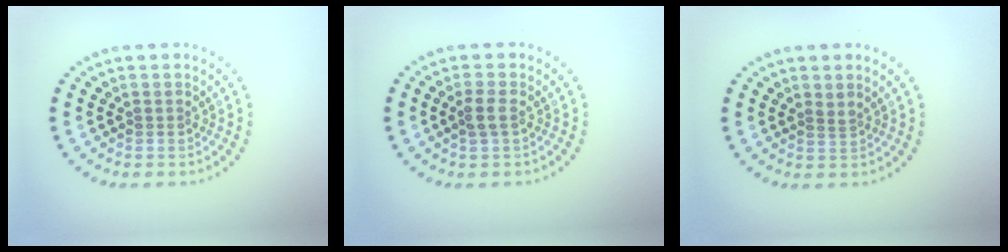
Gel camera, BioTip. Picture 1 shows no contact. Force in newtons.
{"total": 1.3, "press": 1.3, "slide": 0.3}
{"total": 0.6, "press": 0.4, "slide": 0.5}